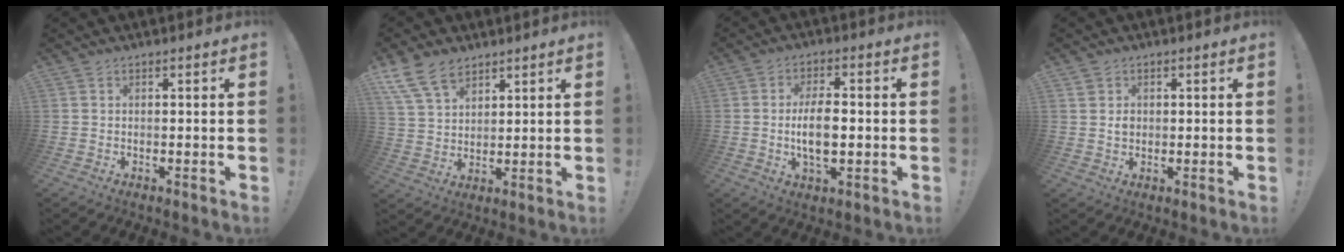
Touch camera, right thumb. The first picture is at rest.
{"total": 11.0, "force": [7.6, 6.4, 4.8], "torque": [-0.095, -0.034, 0.150]}
{"total": 9.0, "force": [-0.8, 4.1, 8.0], "torque": [-0.141, -0.007, -0.022]}
{"total": 2.2, "force": [0.5, 1.9, 1.0], "torque": [-0.005, -0.002, 0.005]}